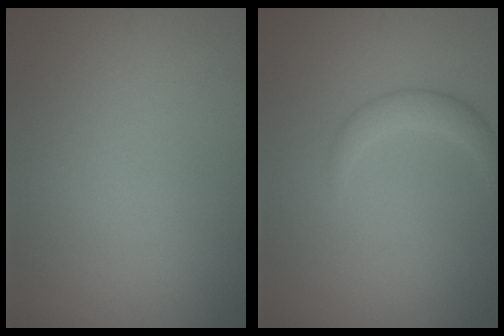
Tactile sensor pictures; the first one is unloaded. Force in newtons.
{"total": 1.7, "press": 1.7, "slide": 0.1}